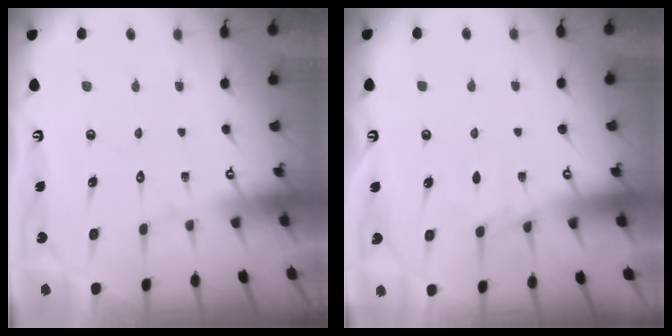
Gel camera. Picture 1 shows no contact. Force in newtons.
{"total": 4.4, "press": 4.4, "slide": 0.5}